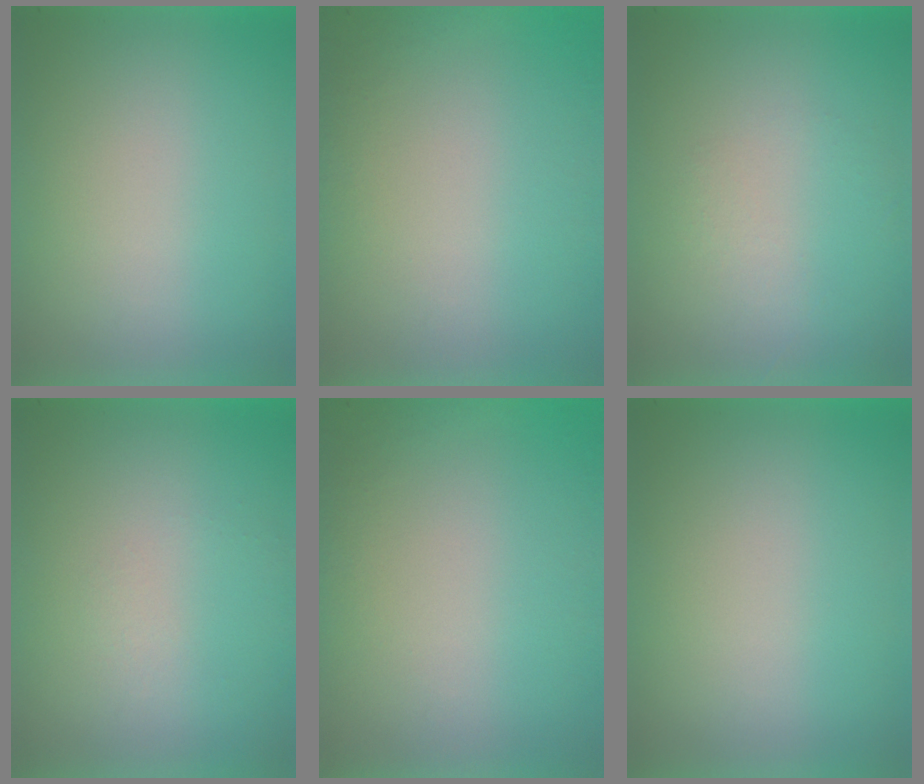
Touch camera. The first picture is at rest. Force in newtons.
{"total": 2.8}
{"total": 1.2}
{"total": 1.0}
{"total": 2.8}
{"total": 0.0}